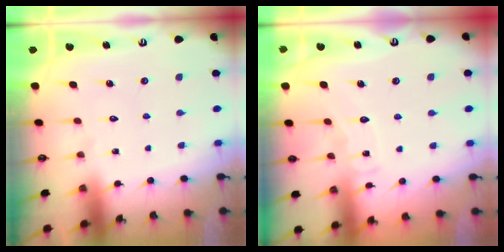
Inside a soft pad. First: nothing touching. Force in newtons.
{"total": 5.6, "press": 5.5, "slide": 0.6}